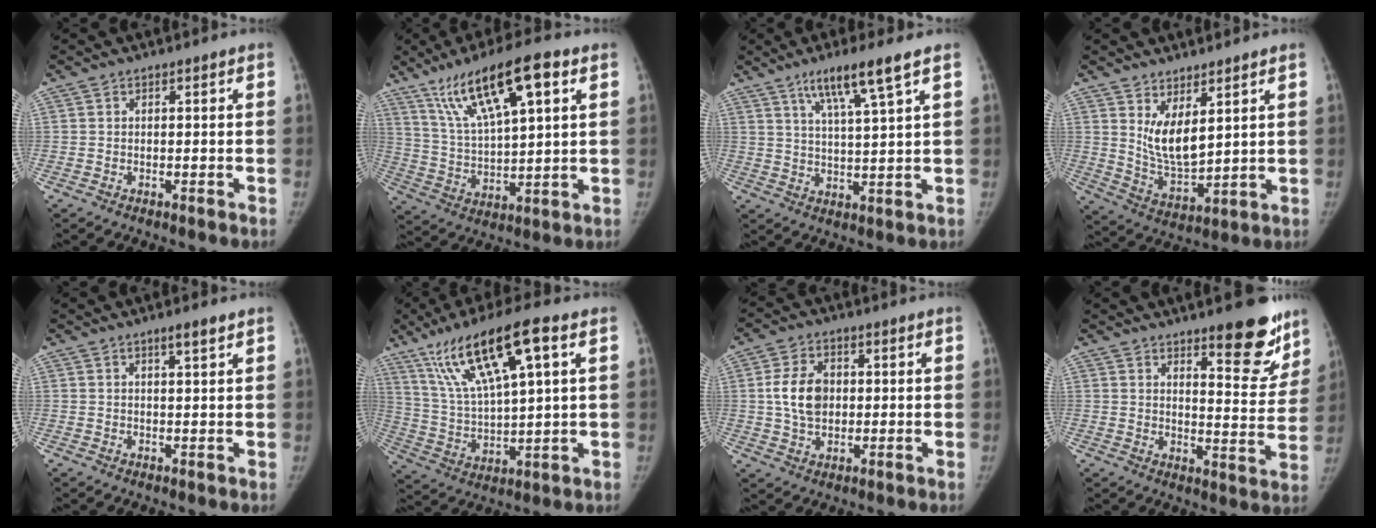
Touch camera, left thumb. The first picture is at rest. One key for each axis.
{"total": 17.0, "fx": 8.9, "fy": 4.5, "fz": 13.8, "tx": -0.231, "ty": -0.016, "tz": 0.167}
{"total": 9.0, "fx": 5.4, "fy": 0.0, "fz": 7.2, "tx": -0.132, "ty": -0.024, "tz": 0.100}
{"total": 8.5, "fx": 4.0, "fy": 3.4, "fz": 6.7, "tx": -0.105, "ty": -0.048, "tz": 0.089}
{"total": 2.4, "fx": 1.6, "fy": 0.2, "fz": 1.8, "tx": -0.029, "ty": -0.011, "tz": 0.027}
{"total": 17.8, "fx": 8.8, "fy": 4.1, "fz": 14.9, "tx": -0.280, "ty": -0.014, "tz": 0.169}
{"total": 8.1, "fx": 0.9, "fy": 5.6, "fz": 5.7, "tx": -0.092, "ty": 0.001, "tz": 0.018}
{"total": 13.5, "fx": 9.3, "fy": 4.0, "fz": 8.9, "tx": -0.065, "ty": -0.068, "tz": 0.130}